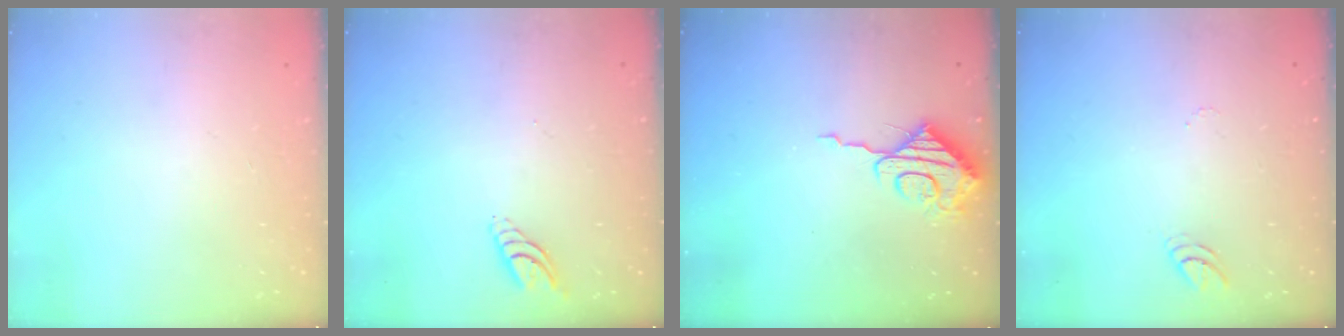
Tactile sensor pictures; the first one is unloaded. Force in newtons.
{"total": 7.0, "press": 7.0, "slide": 0.7}
{"total": 9.3, "press": 9.3, "slide": 0.8}
{"total": 3.3, "press": 3.3, "slide": 0.3}